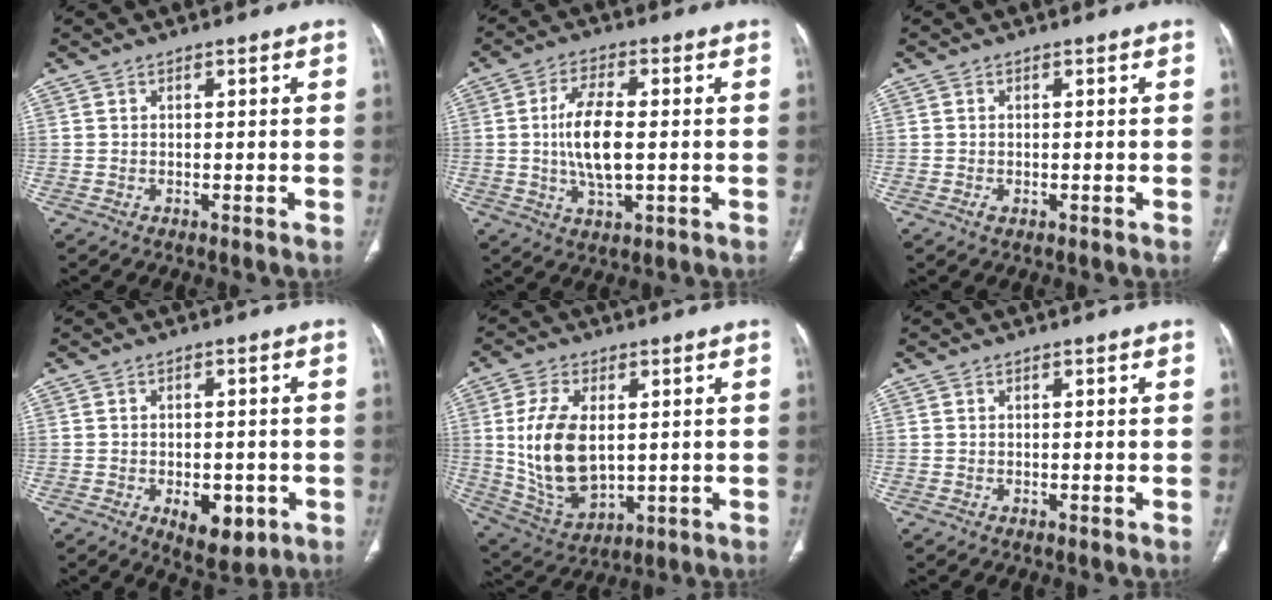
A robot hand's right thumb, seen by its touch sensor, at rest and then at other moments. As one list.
[{"total": 9.7, "force": [-0.2, 3.8, 8.9], "torque": [-0.180, -0.001, -0.004]}, {"total": 1.0, "force": [-0.4, 0.5, 0.7], "torque": [-0.016, 0.000, -0.006]}, {"total": 7.4, "force": [-2.6, 4.1, 5.6], "torque": [-0.061, 0.001, -0.022]}, {"total": 14.8, "force": [1.5, 8.4, 12.0], "torque": [-0.229, -0.016, 0.043]}, {"total": 0.0}]